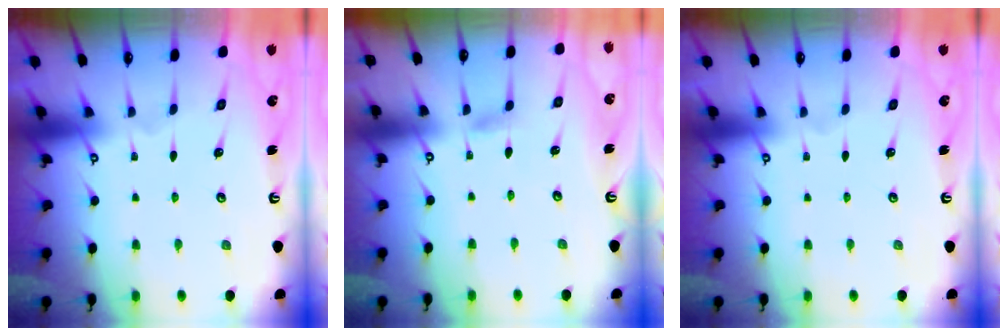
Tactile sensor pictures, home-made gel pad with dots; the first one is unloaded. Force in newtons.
{"total": 3.2, "press": 3.2, "slide": 0.5}
{"total": 0.0}